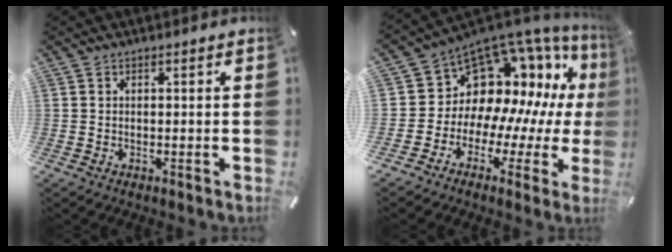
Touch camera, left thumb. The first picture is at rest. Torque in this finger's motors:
{"motor_torque": [0.79, 0.79, 0.63, 0.57, 0.07]}